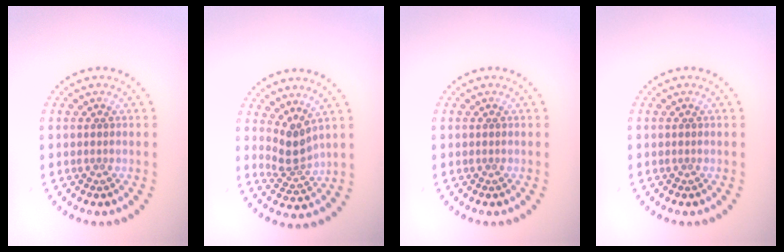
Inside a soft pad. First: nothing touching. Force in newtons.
{"total": 2.6, "press": 1.9, "slide": 1.9}
{"total": 0.0}
{"total": 0.0}